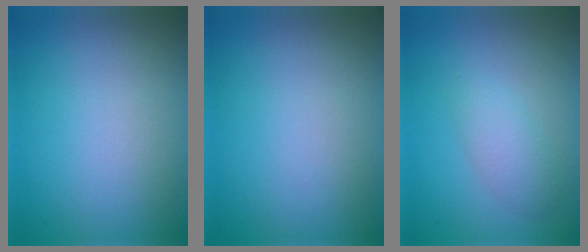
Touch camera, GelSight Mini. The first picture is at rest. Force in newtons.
{"total": 0.0}
{"total": 2.0, "press": 2.0, "slide": 0.1}